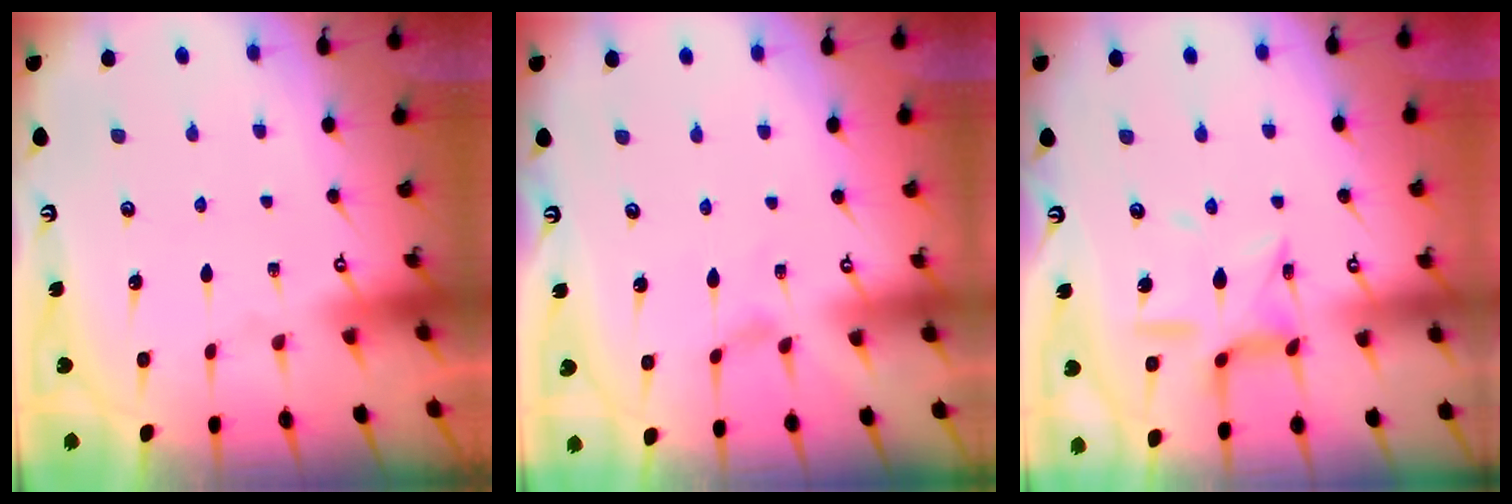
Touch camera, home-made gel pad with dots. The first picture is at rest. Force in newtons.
{"total": 0.0}
{"total": 10.5, "press": 10.5, "slide": 0.4}